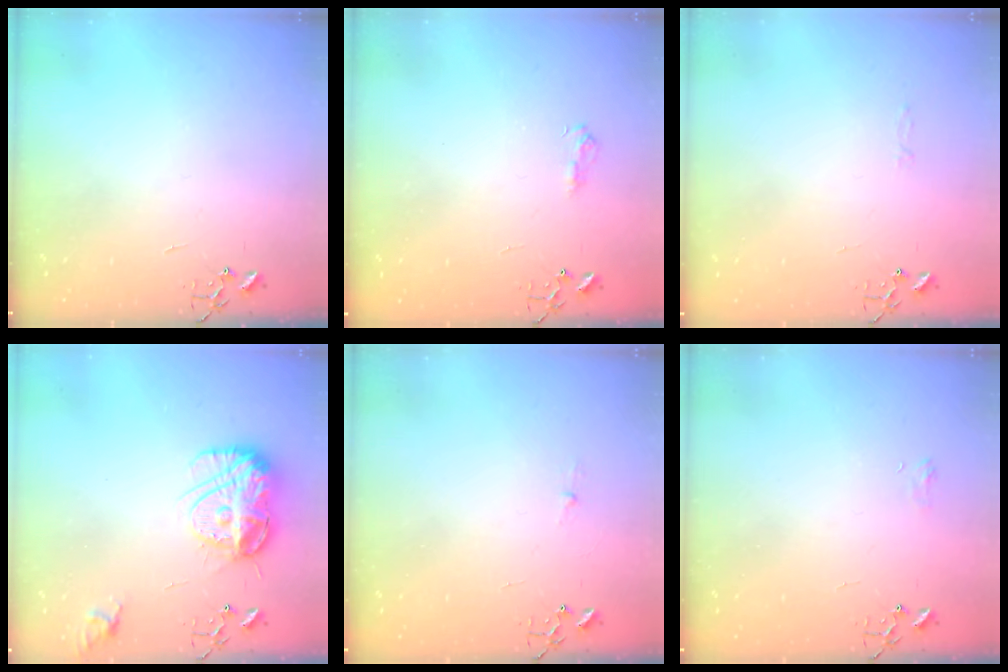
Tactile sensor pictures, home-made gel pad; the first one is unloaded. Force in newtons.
{"total": 7.3, "press": 7.2, "slide": 0.8}
{"total": 2.8, "press": 2.8, "slide": 0.4}
{"total": 14.7, "press": 14.7, "slide": 1.0}
{"total": 2.6, "press": 2.5, "slide": 0.4}
{"total": 5.1, "press": 5.1, "slide": 0.6}